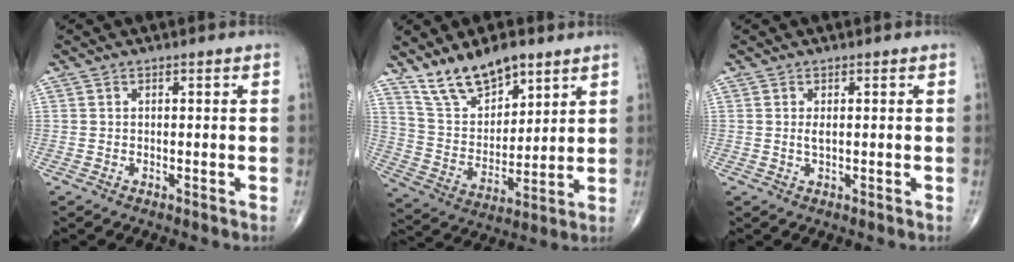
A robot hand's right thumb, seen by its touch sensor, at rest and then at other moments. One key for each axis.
{"total": 13.1, "fx": 9.5, "fy": 5.8, "fz": 7.0, "tx": -0.100, "ty": -0.052, "tz": 0.188}
{"total": 1.2, "fx": 0.2, "fy": 0.4, "fz": 1.1, "tx": -0.024, "ty": -0.003, "tz": 0.005}